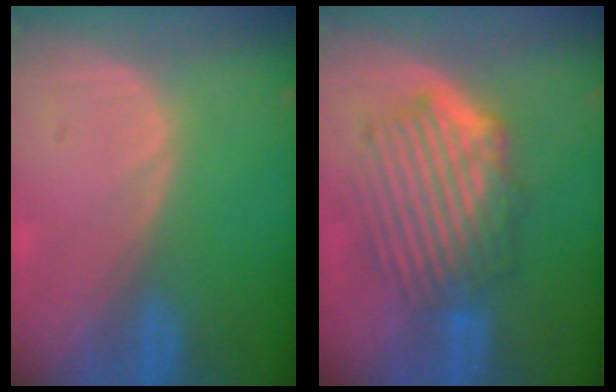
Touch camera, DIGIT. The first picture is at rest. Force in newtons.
{"total": 9.4, "press": 8.3, "slide": 4.5}